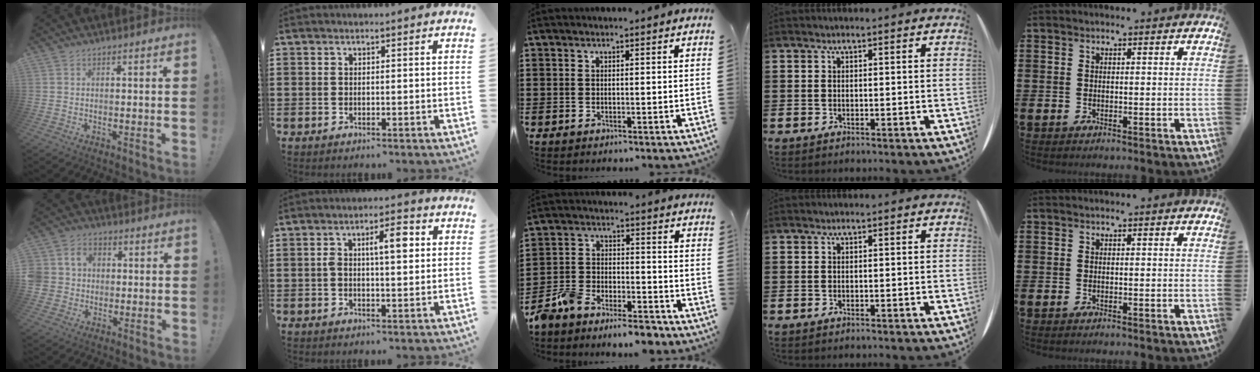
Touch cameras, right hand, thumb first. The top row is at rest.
{"thumb": {"total": 7.5, "force": [0.1, 7.1, 2.5], "torque": [-0.056, 0.011, 0.009]}, "index": {"total": 5.2, "force": [0.9, 1.7, 4.8], "torque": [-0.079, 0.005, 0.008]}, "middle": {"total": 7.8, "force": [-7.6, 1.2, 1.5], "torque": [-0.049, 0.011, -0.155]}}